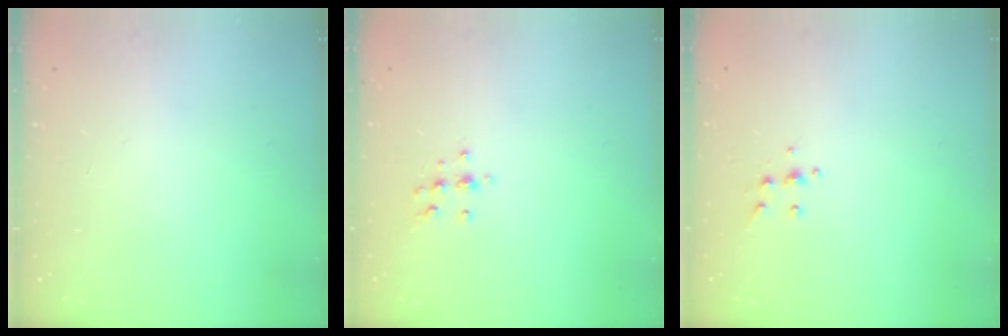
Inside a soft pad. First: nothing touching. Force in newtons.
{"total": 6.8, "press": 6.8, "slide": 0.6}
{"total": 5.0, "press": 4.8, "slide": 1.0}